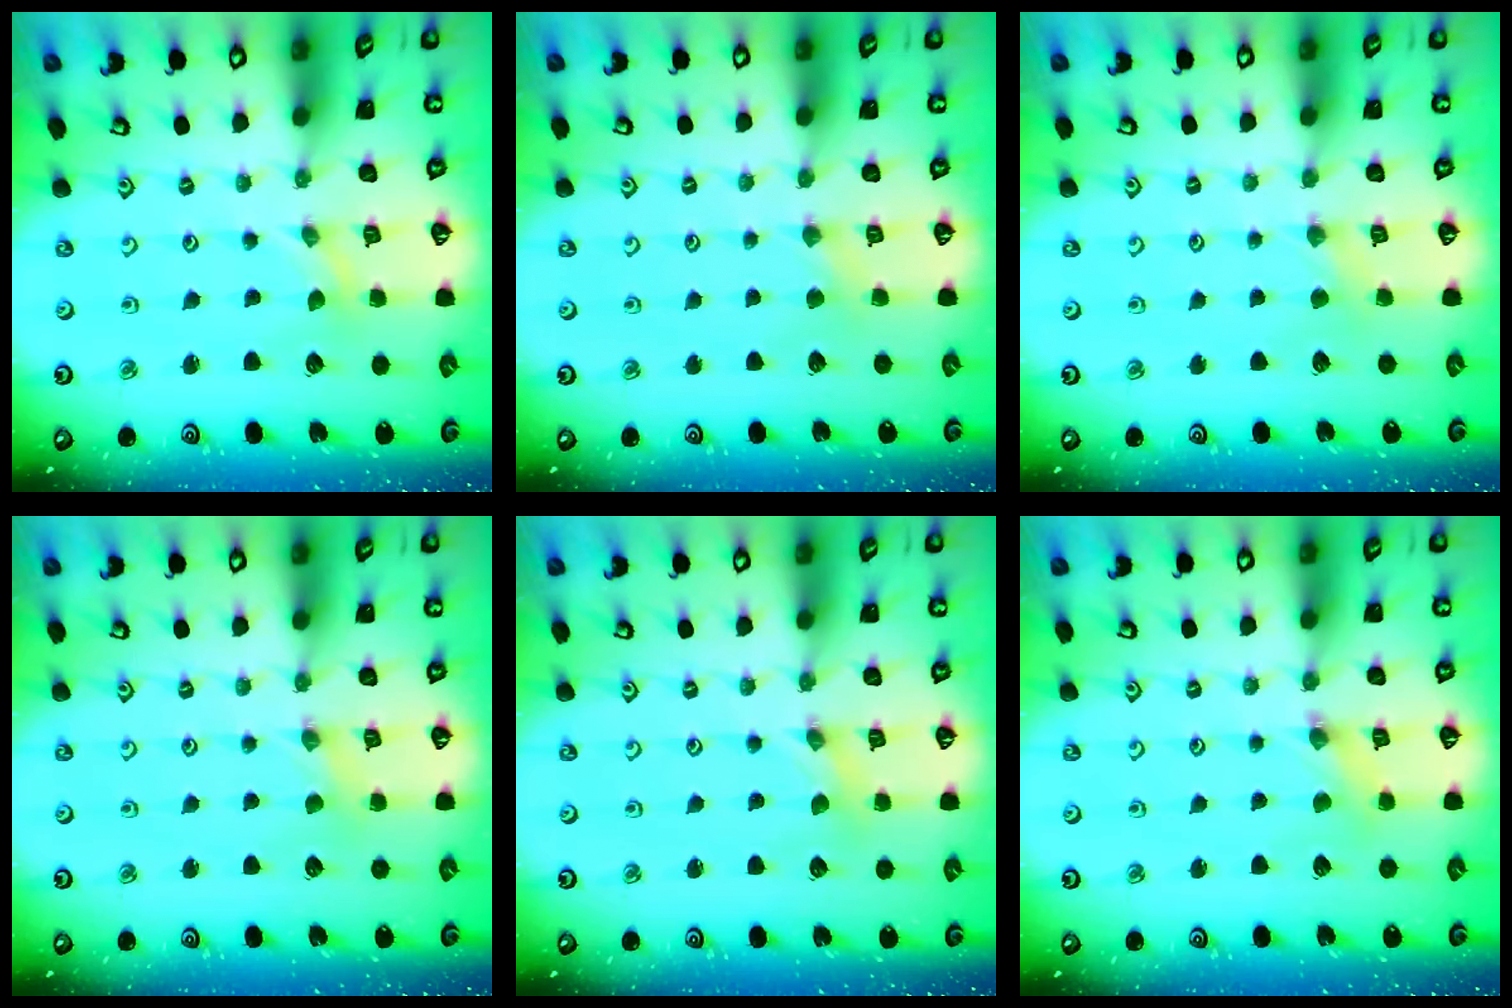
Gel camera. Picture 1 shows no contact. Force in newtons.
{"total": 1.6, "press": 1.6, "slide": 0.4}
{"total": 1.8, "press": 1.8, "slide": 0.3}
{"total": 1.1, "press": 1.1, "slide": 0.2}
{"total": 0.7, "press": 0.6, "slide": 0.1}
{"total": 1.3, "press": 1.2, "slide": 0.2}